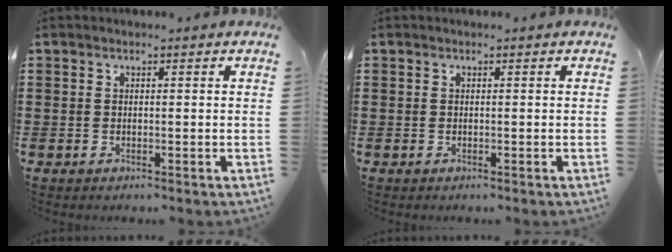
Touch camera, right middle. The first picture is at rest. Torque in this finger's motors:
{"motor_torque": [0.00, 0.00, 0.00, -0.01]}